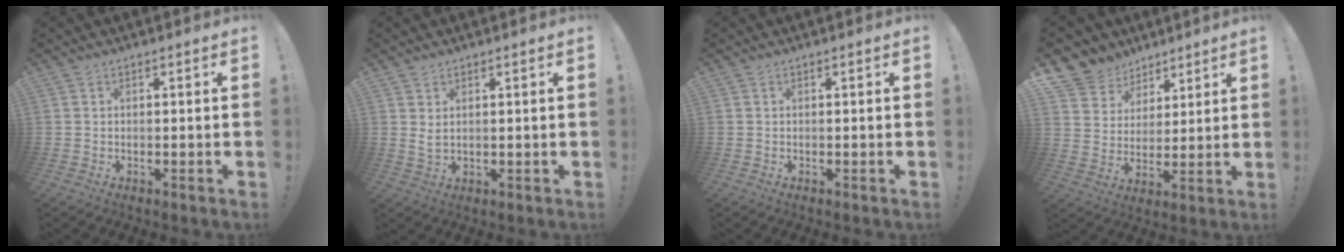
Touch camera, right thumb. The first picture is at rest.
{"total": 2.9, "force": [1.6, 1.2, 2.2], "torque": [-0.034, -0.007, 0.027]}
{"total": 0.0}
{"total": 10.1, "force": [6.6, 7.4, 1.4], "torque": [-0.027, -0.057, 0.134]}